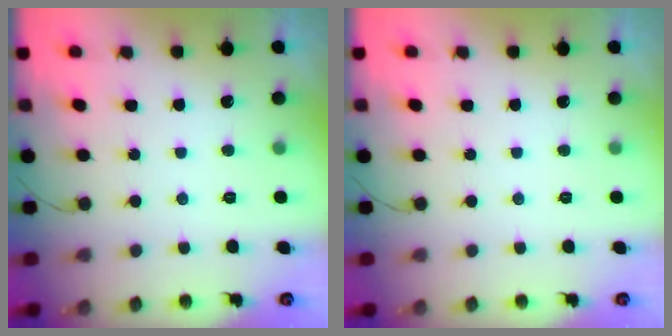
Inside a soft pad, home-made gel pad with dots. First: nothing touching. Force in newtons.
{"total": 0.0}